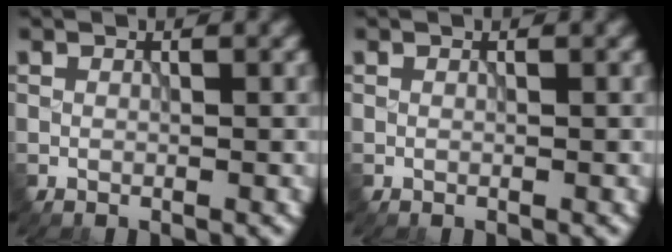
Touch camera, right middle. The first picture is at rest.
{"total": 0.0}